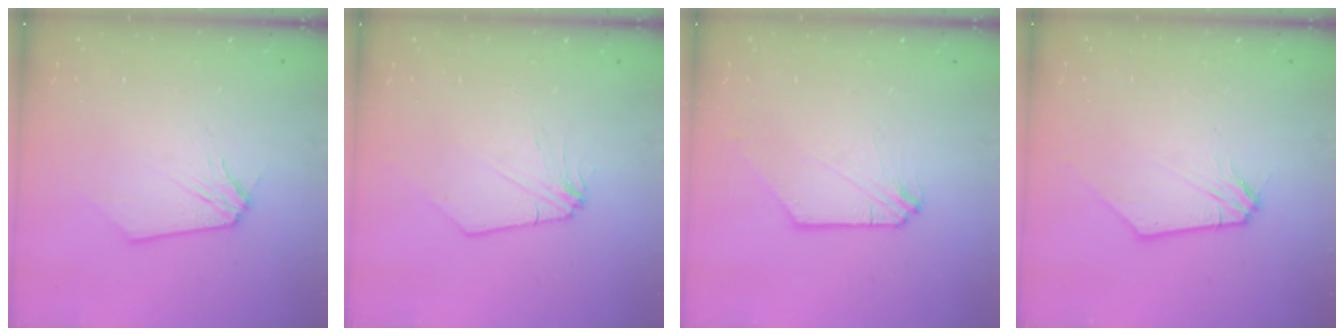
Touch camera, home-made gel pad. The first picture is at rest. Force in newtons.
{"total": 1.7, "press": 1.7, "slide": 0.3}
{"total": 0.7, "press": 0.6, "slide": 0.3}
{"total": 1.1, "press": 1.1, "slide": 0.1}